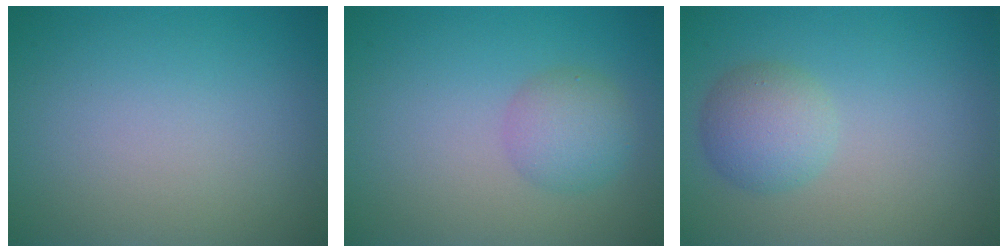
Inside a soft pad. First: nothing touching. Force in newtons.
{"total": 2.8, "press": 2.8, "slide": 0.1}
{"total": 3.2, "press": 3.2, "slide": 0.3}